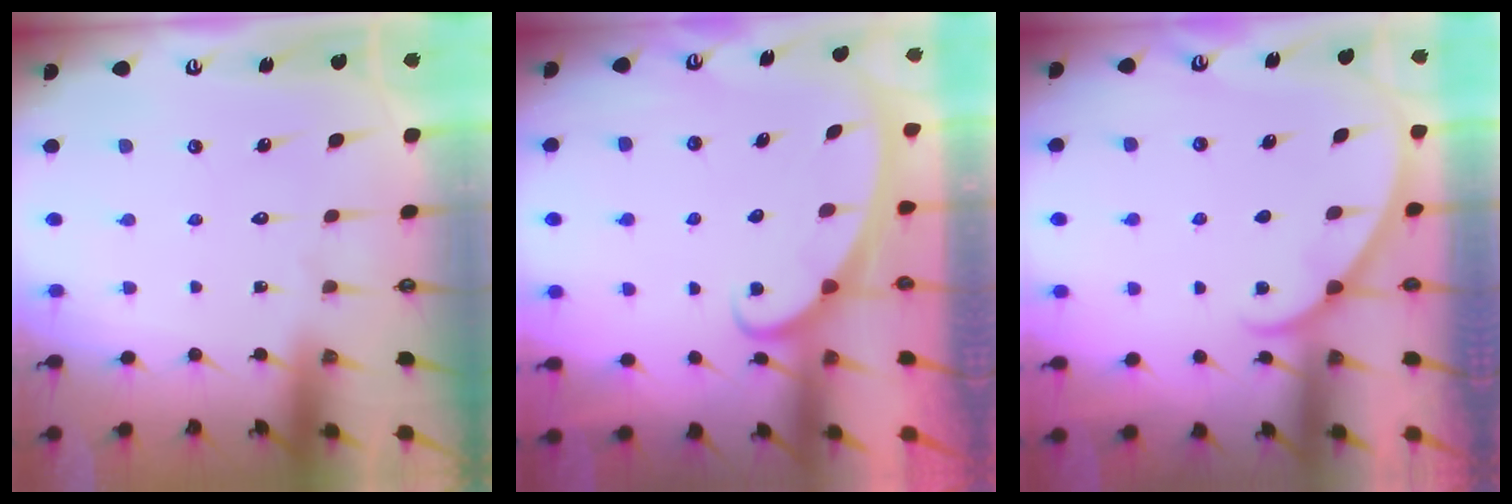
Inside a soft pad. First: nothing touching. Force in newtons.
{"total": 2.5, "press": 2.5, "slide": 0.3}
{"total": 1.8, "press": 1.8, "slide": 0.1}